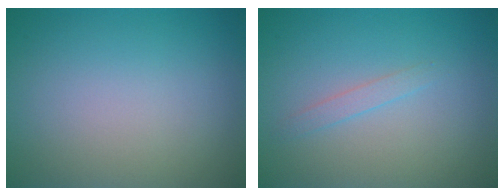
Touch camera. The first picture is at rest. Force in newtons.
{"total": 1.0, "press": 1.0, "slide": 0.1}